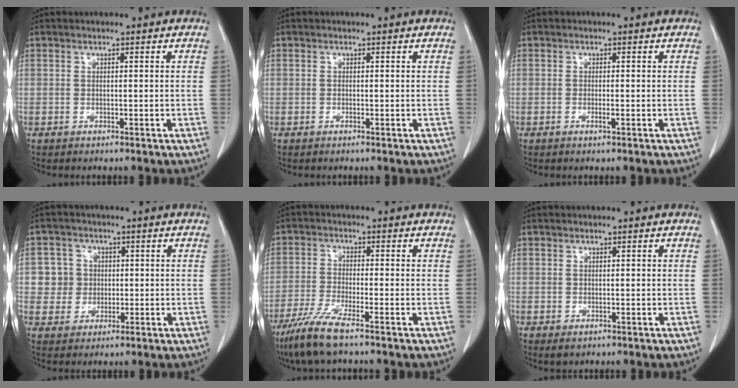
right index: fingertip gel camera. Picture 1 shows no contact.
{"total": 0.0}
{"total": 1.0, "force": [-0.4, 0.1, 0.9], "torque": [-0.018, -0.001, -0.006]}
{"total": 5.2, "force": [0.4, 5.2, 0.5], "torque": [-0.001, 0.015, 0.010]}
{"total": 6.9, "force": [-4.9, 0.3, 4.9], "torque": [-0.105, -0.022, -0.098]}
{"total": 1.1, "force": [-0.2, 1.0, 0.5], "torque": [-0.006, 0.001, 0.002]}